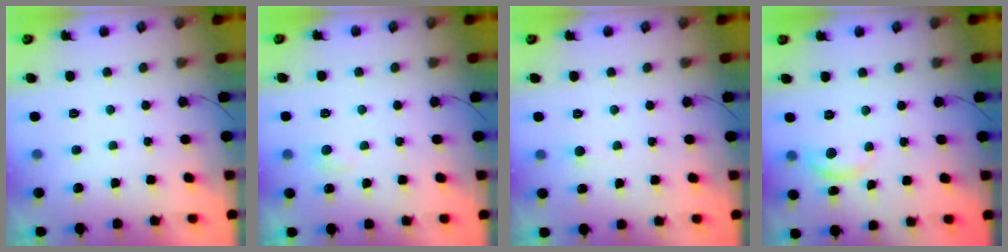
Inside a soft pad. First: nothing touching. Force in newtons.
{"total": 4.1, "press": 4.1, "slide": 0.5}
{"total": 2.0, "press": 2.0, "slide": 0.2}
{"total": 6.6, "press": 6.6, "slide": 0.4}